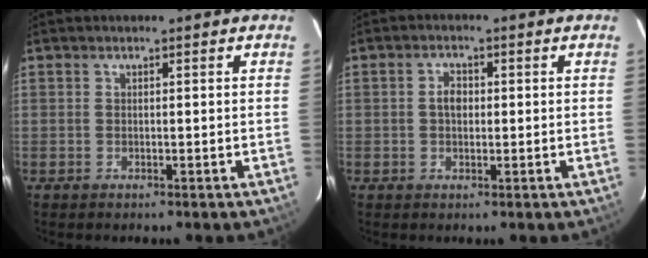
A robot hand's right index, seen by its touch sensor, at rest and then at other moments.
{"total": 2.5, "force": [0.1, 1.8, 1.8], "torque": [-0.032, 0.008, 0.000]}